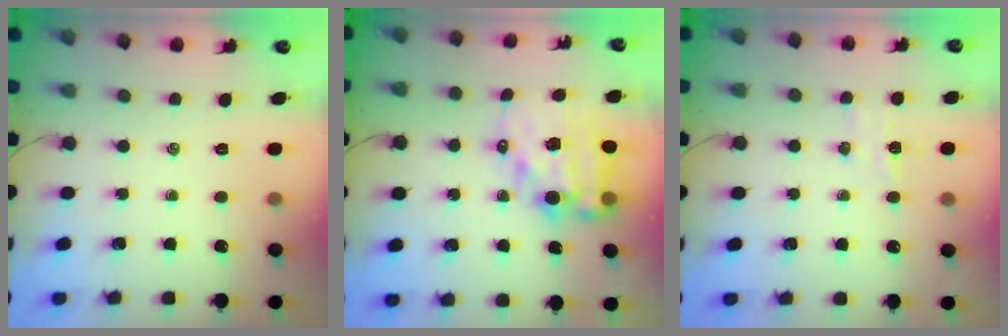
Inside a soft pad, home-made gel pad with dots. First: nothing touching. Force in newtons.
{"total": 13.2, "press": 12.8, "slide": 3.2}
{"total": 5.3, "press": 5.2, "slide": 0.7}